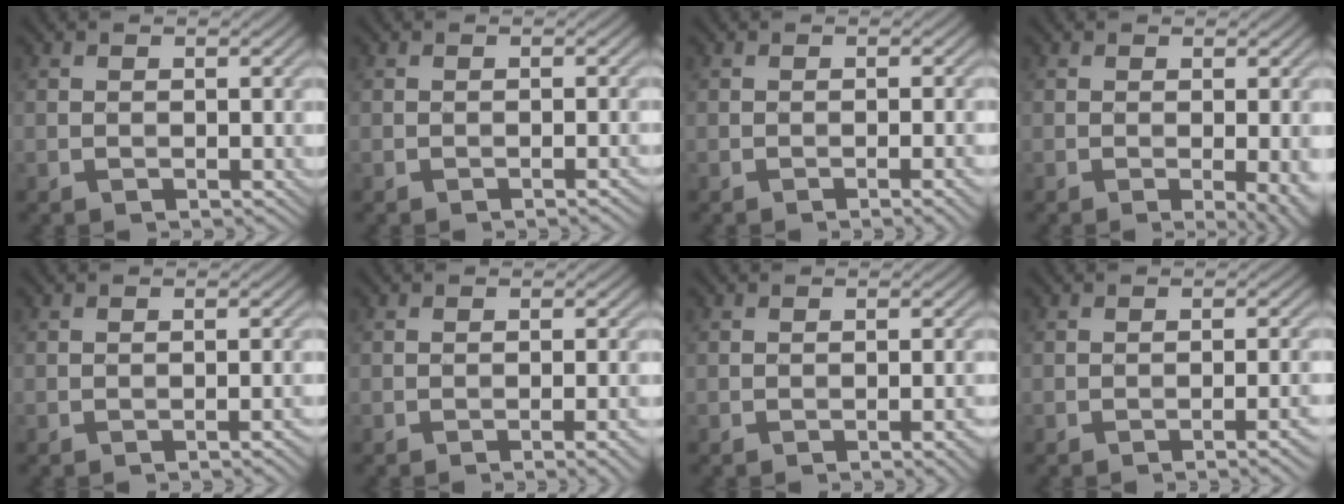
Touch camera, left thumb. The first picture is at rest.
{"total": 1.0, "force": [-0.5, 0.1, 0.9], "torque": [-0.011, 0.003, -0.011]}
{"total": 2.4, "force": [-0.9, 0.4, 2.2], "torque": [-0.028, 0.005, -0.018]}
{"total": 3.6, "force": [-0.7, 0.8, 3.4], "torque": [-0.048, -0.004, -0.010]}
{"total": 1.5, "force": [-0.7, 0.2, 1.3], "torque": [-0.015, 0.006, -0.013]}
{"total": 3.0, "force": [-1.2, 0.5, 2.7], "torque": [-0.032, 0.008, -0.022]}
{"total": 2.5, "force": [-1.0, 0.5, 2.2], "torque": [-0.027, 0.007, -0.017]}
{"total": 3.3, "force": [-1.4, 0.6, 2.9], "torque": [-0.035, 0.012, -0.025]}